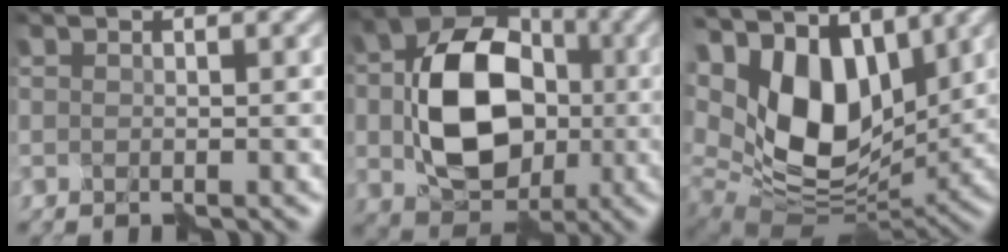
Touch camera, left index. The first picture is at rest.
{"total": 11.1, "force": [-0.5, 8.2, 7.4], "torque": [-0.134, 0.006, 0.001]}
{"total": 10.4, "force": [3.4, 6.3, 7.5], "torque": [-0.146, -0.004, 0.062]}